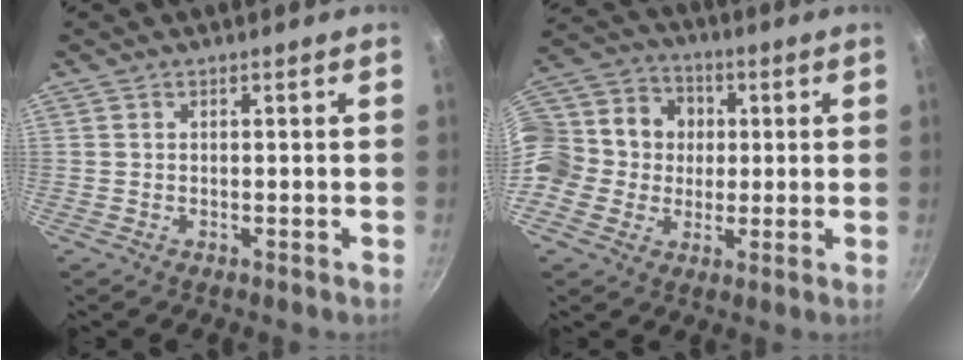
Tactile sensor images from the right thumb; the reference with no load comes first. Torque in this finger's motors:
{"motor_torque": [0.34, 0.34, 0.49, -0.16, 0.11]}